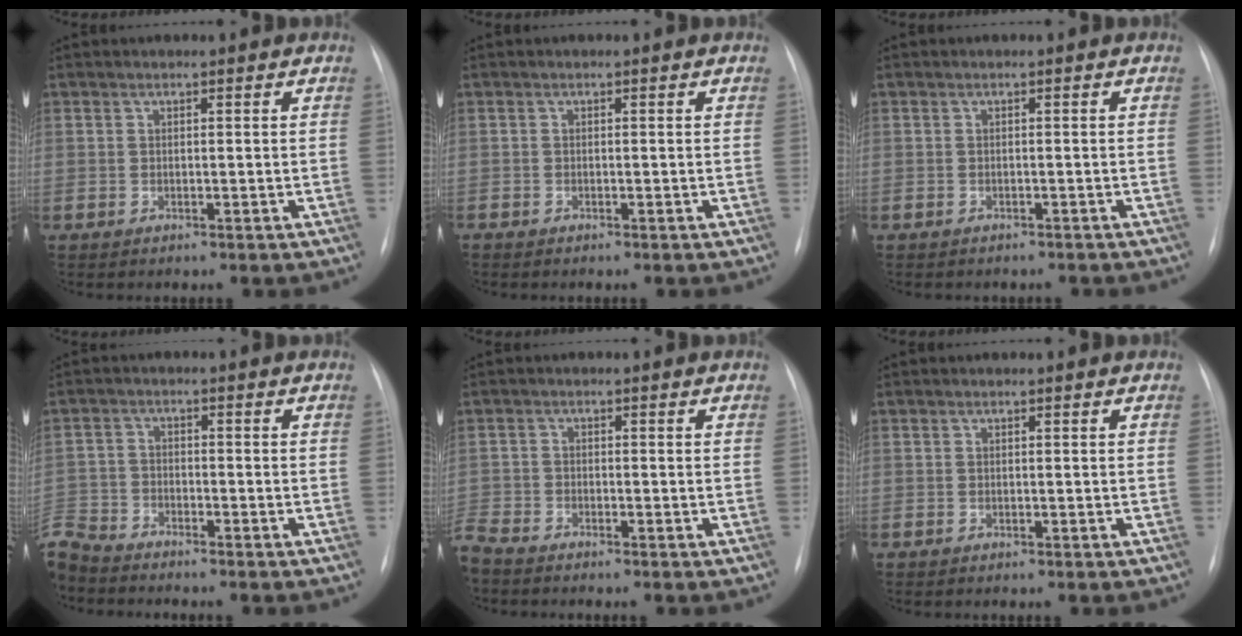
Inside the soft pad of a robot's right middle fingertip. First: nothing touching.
{"total": 0.0}
{"total": 3.6, "force": [-3.2, 1.4, 1.0], "torque": [-0.013, -0.002, -0.034]}
{"total": 6.9, "force": [-6.7, 1.4, 0.8], "torque": [-0.017, -0.006, -0.134]}
{"total": 3.7, "force": [-3.6, 0.6, 0.9], "torque": [-0.014, -0.014, -0.072]}
{"total": 0.0}